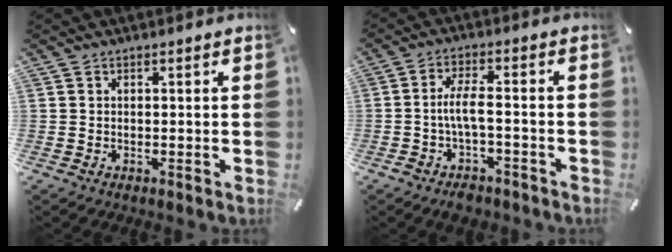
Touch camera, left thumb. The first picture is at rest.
{"total": 6.9, "force": [-2.4, 2.4, 6.1], "torque": [-0.122, 0.008, -0.046]}